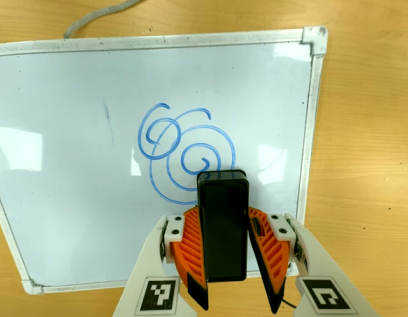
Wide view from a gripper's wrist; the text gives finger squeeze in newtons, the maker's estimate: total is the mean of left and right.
{"total": 6.4, "left": 6.4, "right": 6.5}